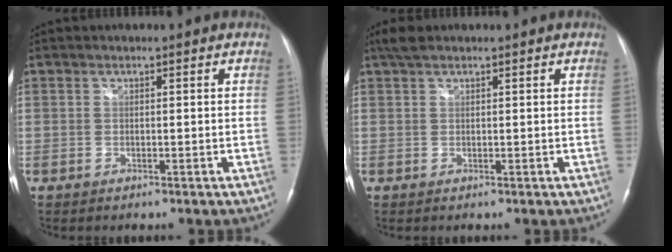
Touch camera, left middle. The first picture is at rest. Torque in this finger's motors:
{"motor_torque": [0.31, -0.19, -0.09, 0.04]}